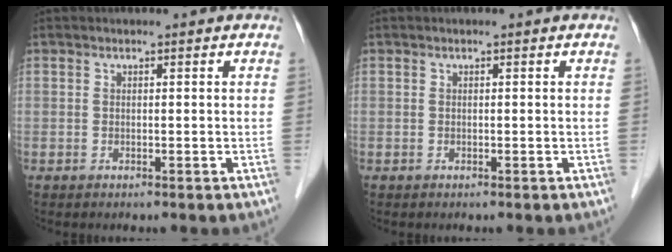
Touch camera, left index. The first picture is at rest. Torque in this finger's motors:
{"motor_torque": [-0.11, -0.09, 0.00, 0.00]}